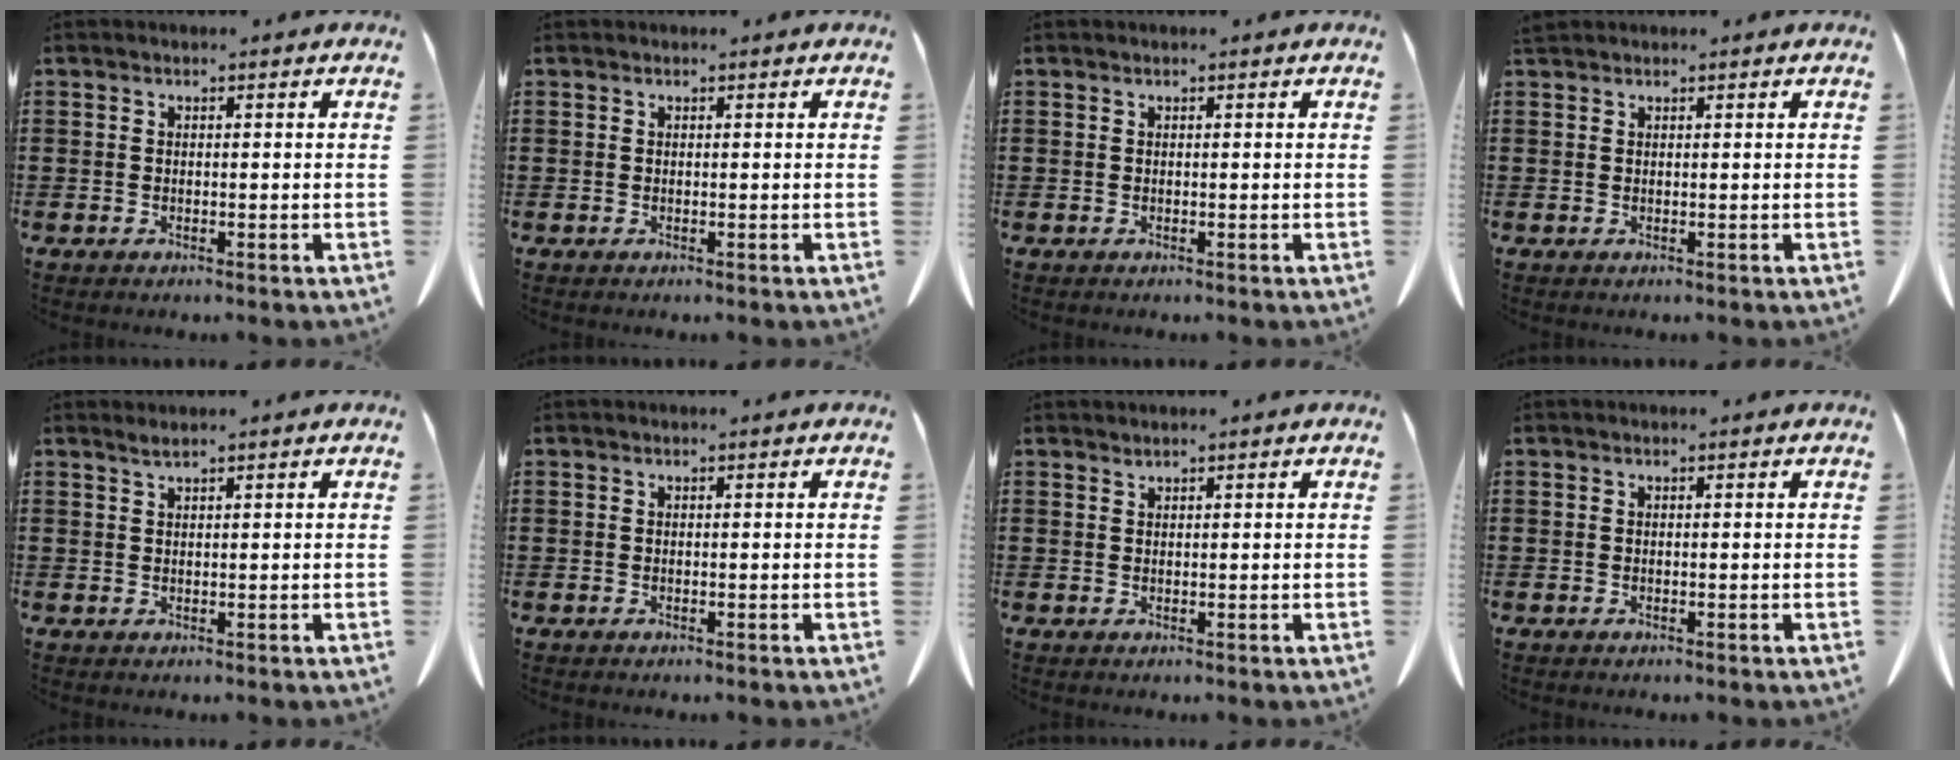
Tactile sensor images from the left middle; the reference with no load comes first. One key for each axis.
{"total": 0.0}
{"total": 0.0}
{"total": 0.8, "fx": 0.7, "fy": 0.2, "fz": 0.1, "tx": -0.006, "ty": 0.002, "tz": 0.015}
{"total": 1.0, "fx": 0.9, "fy": 0.0, "fz": 0.6, "tx": -0.012, "ty": 0.000, "tz": 0.017}
{"total": 0.0}
{"total": 0.7, "fx": 0.7, "fy": 0.0, "fz": 0.0, "tx": -0.003, "ty": -0.002, "tz": 0.015}
{"total": 0.0}